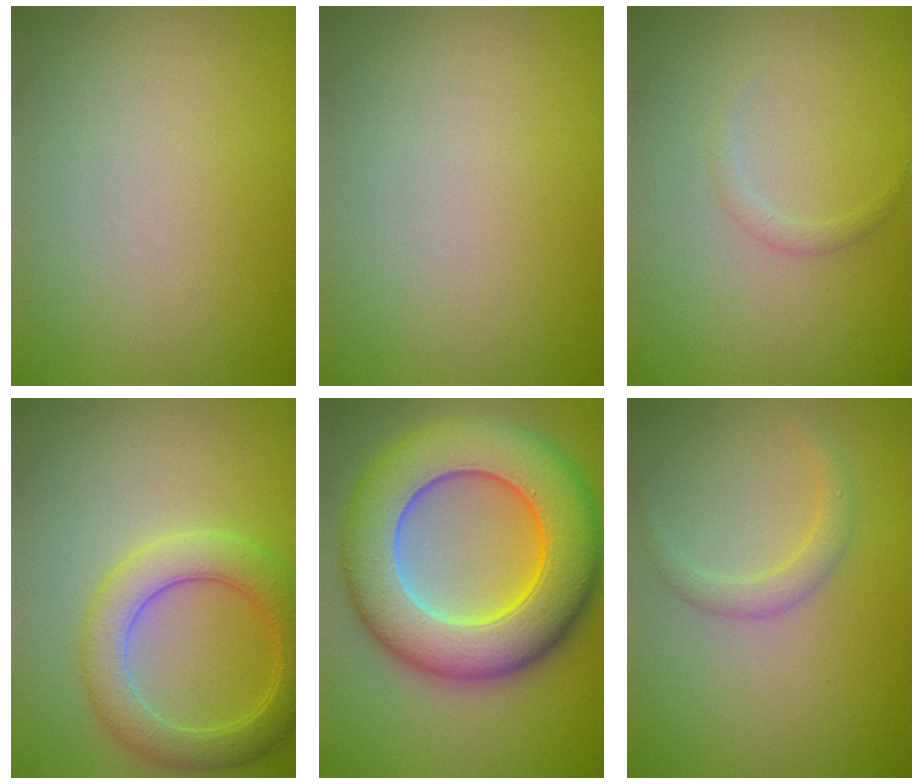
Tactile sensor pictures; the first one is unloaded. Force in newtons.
{"total": 0.0}
{"total": 0.8, "press": 0.8, "slide": 0.1}
{"total": 4.8, "press": 4.8, "slide": 0.2}
{"total": 12.9, "press": 12.9, "slide": 0.4}
{"total": 1.7, "press": 1.7, "slide": 0.0}